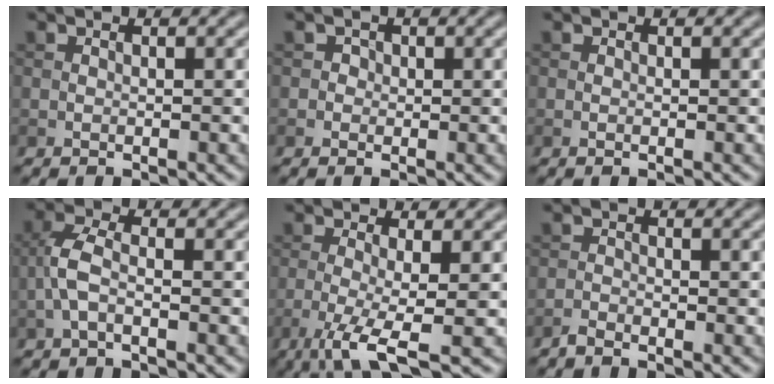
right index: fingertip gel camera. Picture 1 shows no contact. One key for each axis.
{"total": 0.9, "fx": 0.0, "fy": 0.9, "fz": 0.2, "tx": 0.003, "ty": -0.001, "tz": -0.001}
{"total": 0.0}
{"total": 2.9, "fx": -0.9, "fy": 1.1, "fz": 2.6, "tx": -0.061, "ty": 0.007, "tz": -0.025}
{"total": 5.3, "fx": -2.0, "fy": 1.0, "fz": 4.9, "tx": -0.092, "ty": -0.009, "tz": -0.044}
{"total": 1.0, "fx": -0.9, "fy": 0.1, "fz": 0.4, "tx": -0.008, "ty": 0.000, "tz": -0.022}